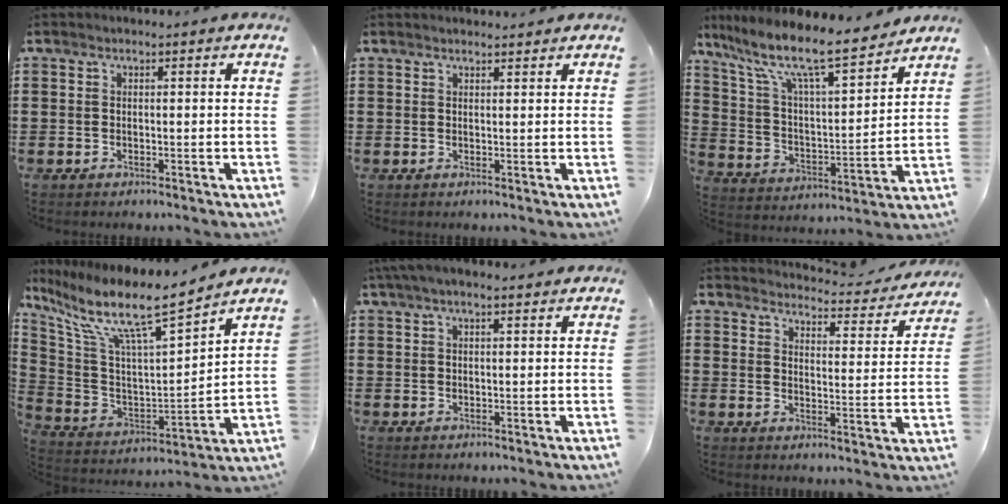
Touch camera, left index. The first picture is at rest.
{"total": 1.3, "force": [1.2, 0.1, 0.2], "torque": [-0.005, 0.000, 0.024]}
{"total": 10.7, "force": [8.5, 1.7, 6.4], "torque": [-0.157, -0.054, 0.140]}
{"total": 10.3, "force": [7.7, 1.2, 6.8], "torque": [-0.161, -0.056, 0.122]}
{"total": 3.3, "force": [2.4, 0.7, 2.2], "torque": [-0.047, 0.007, 0.045]}
{"total": 3.5, "force": [3.4, 0.0, 0.6], "torque": [-0.025, -0.035, 0.052]}